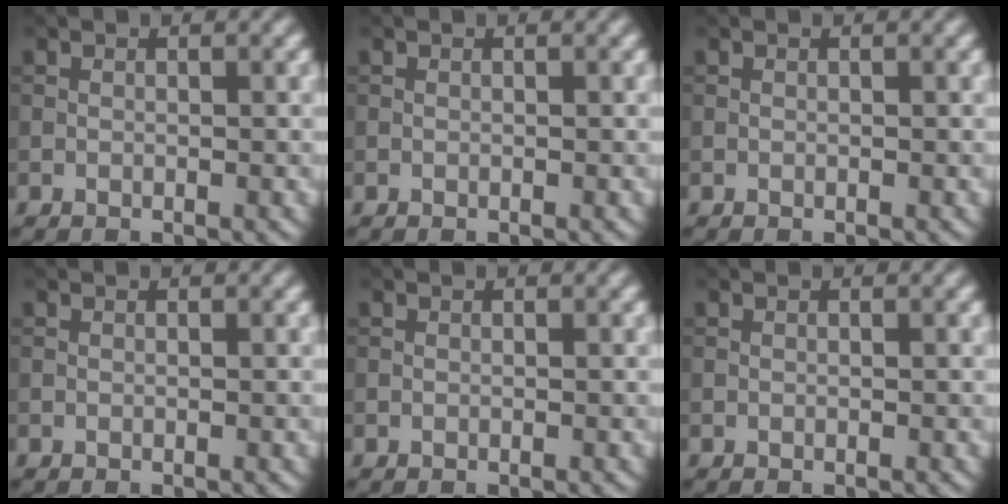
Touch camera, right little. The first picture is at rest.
{"total": 0.0}
{"total": 0.0}
{"total": 0.0}
{"total": 0.0}
{"total": 0.0}